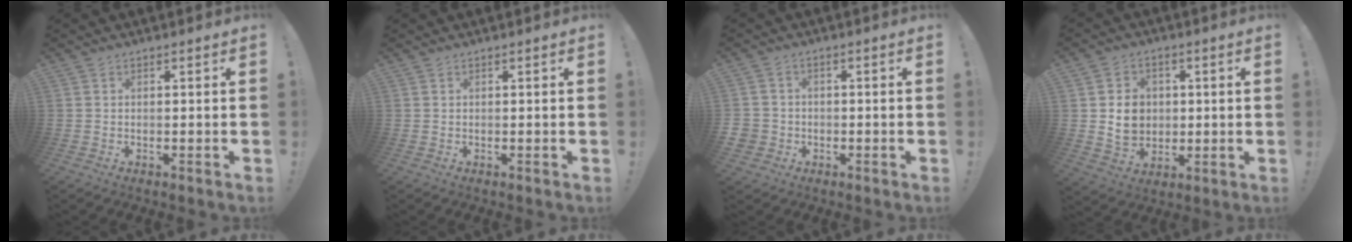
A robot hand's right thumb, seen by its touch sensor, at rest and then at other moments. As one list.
[{"total": 0.0}, {"total": 3.9, "force": [-1.2, 3.5, 1.2], "torque": [-0.025, 0.008, -0.019]}, {"total": 9.5, "force": [0.9, 8.4, 4.3], "torque": [-0.065, -0.002, 0.022]}]